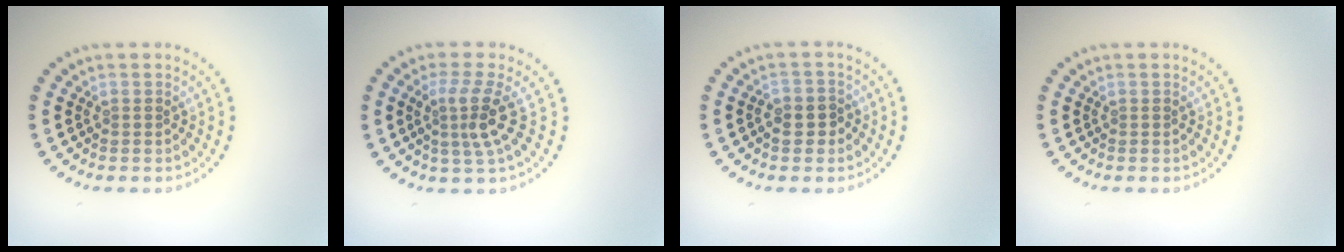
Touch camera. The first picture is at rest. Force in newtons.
{"total": 3.3, "press": 2.3, "slide": 2.3}
{"total": 2.2, "press": 2.1, "slide": 0.6}
{"total": 0.0}